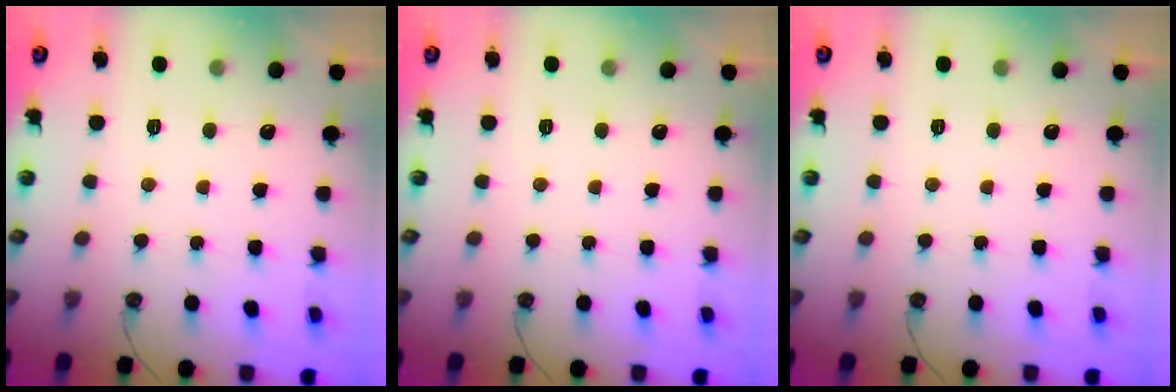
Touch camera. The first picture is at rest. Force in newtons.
{"total": 0.0}
{"total": 0.0}